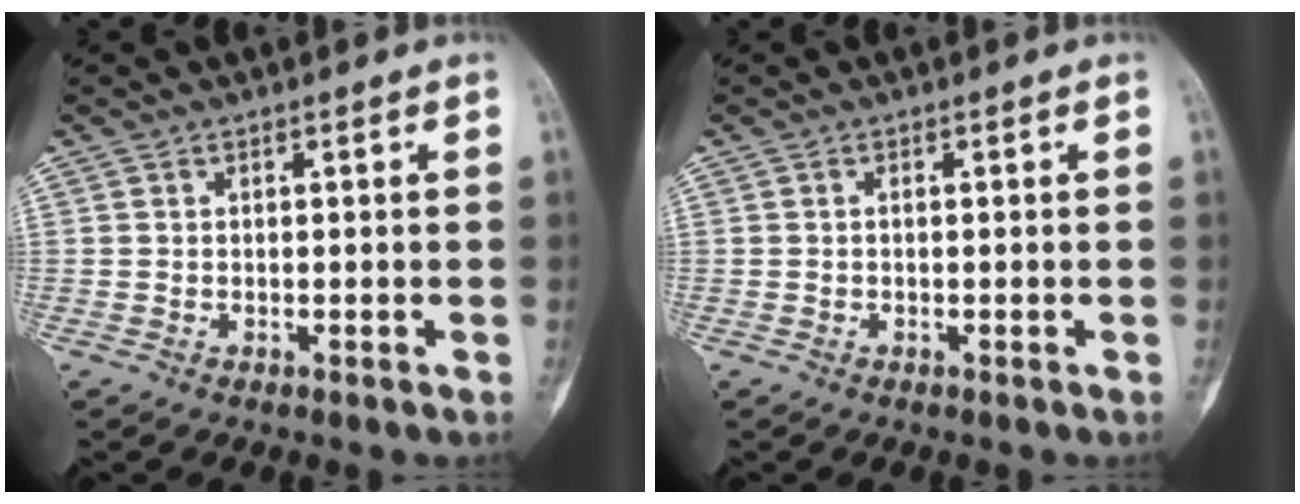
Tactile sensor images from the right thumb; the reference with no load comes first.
{"total": 0.0}